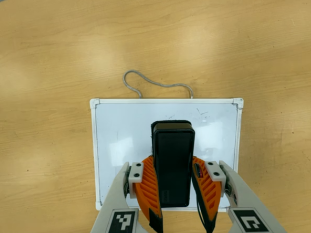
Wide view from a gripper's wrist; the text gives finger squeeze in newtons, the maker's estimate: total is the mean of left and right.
{"total": 7.7, "left": 6.5, "right": 9.0}